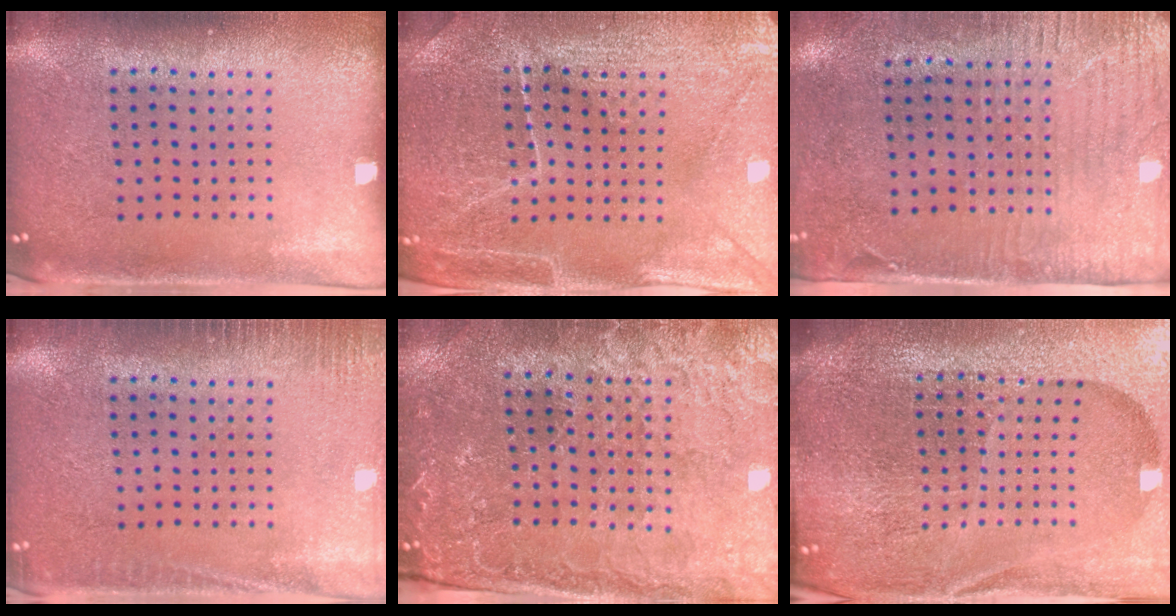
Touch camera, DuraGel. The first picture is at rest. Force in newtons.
{"total": 3.6, "press": 3.5, "slide": 0.7}
{"total": 3.0, "press": 2.4, "slide": 1.7}
{"total": 2.0, "press": 2.0, "slide": 0.3}
{"total": 1.5, "press": 1.4, "slide": 0.5}
{"total": 6.8, "press": 5.8, "slide": 3.4}